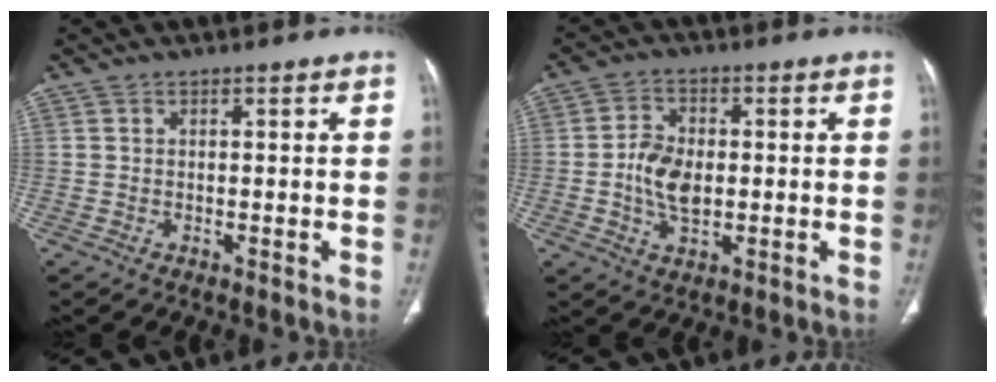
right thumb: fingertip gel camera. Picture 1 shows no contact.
{"total": 7.5, "force": [-0.5, 4.7, 5.8], "torque": [-0.104, 0.004, -0.011]}